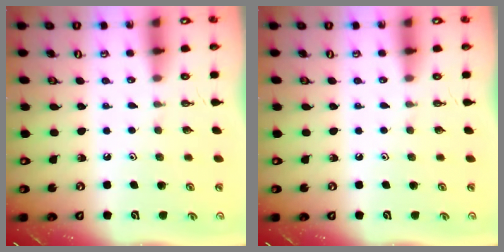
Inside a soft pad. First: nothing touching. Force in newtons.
{"total": 0.0}